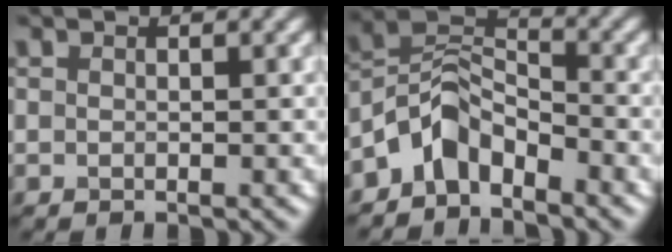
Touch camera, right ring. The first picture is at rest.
{"total": 4.6, "force": [-3.4, 2.3, 2.1], "torque": [-0.030, 0.011, -0.076]}